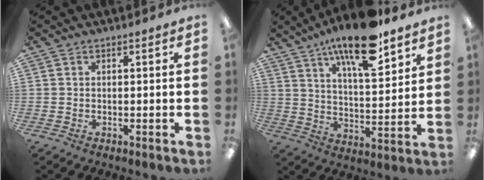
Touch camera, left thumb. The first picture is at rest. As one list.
[{"total": 16.4, "force": [11.7, 4.6, 10.5], "torque": [-0.174, -0.059, 0.193]}]